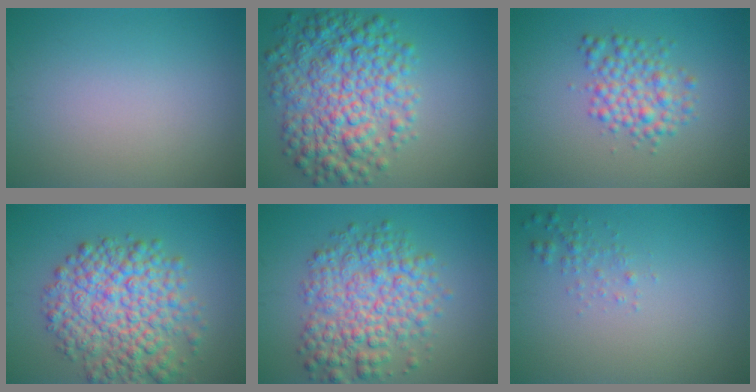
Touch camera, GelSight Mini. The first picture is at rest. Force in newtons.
{"total": 8.6, "press": 8.6, "slide": 0.1}
{"total": 3.6, "press": 3.6, "slide": 0.1}
{"total": 8.8, "press": 8.8, "slide": 0.2}
{"total": 6.9, "press": 6.9, "slide": 0.1}
{"total": 1.1, "press": 1.1, "slide": 0.1}